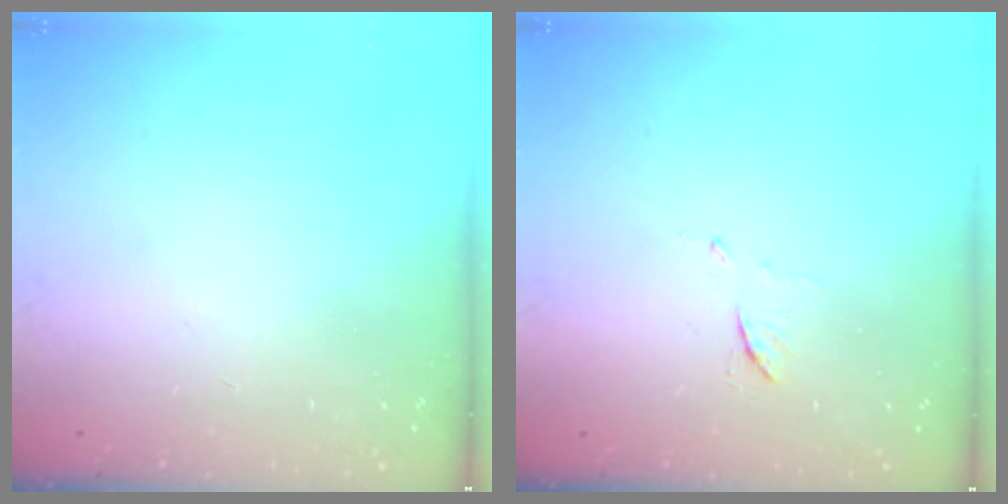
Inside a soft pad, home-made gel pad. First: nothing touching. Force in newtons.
{"total": 5.5, "press": 5.4, "slide": 0.7}